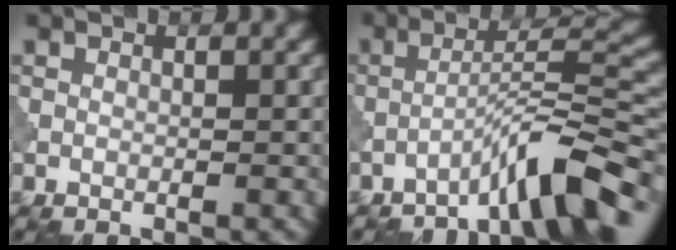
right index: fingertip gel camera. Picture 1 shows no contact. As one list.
[{"total": 7.2, "force": [-5.1, 0.8, 5.0], "torque": [-0.072, 0.021, -0.089]}]